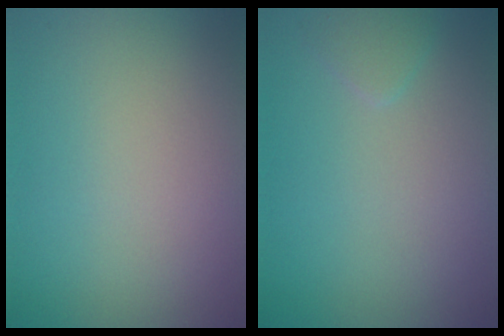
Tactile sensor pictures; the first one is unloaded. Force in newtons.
{"total": 0.9, "press": 0.9, "slide": 0.1}